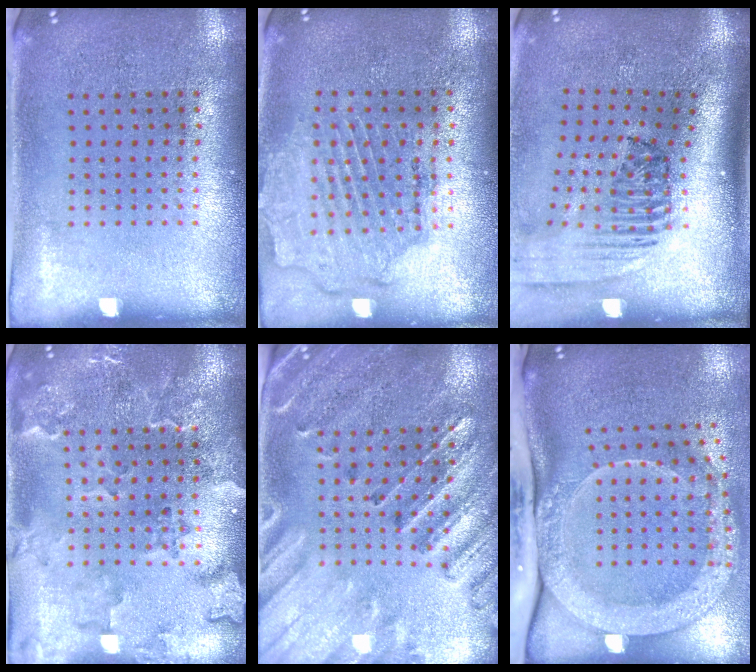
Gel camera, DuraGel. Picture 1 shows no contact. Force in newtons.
{"total": 1.8, "press": 1.7, "slide": 0.6}
{"total": 2.3, "press": 1.6, "slide": 1.7}
{"total": 2.4, "press": 2.2, "slide": 1.0}
{"total": 2.9, "press": 2.7, "slide": 1.1}
{"total": 3.2, "press": 2.3, "slide": 2.3}